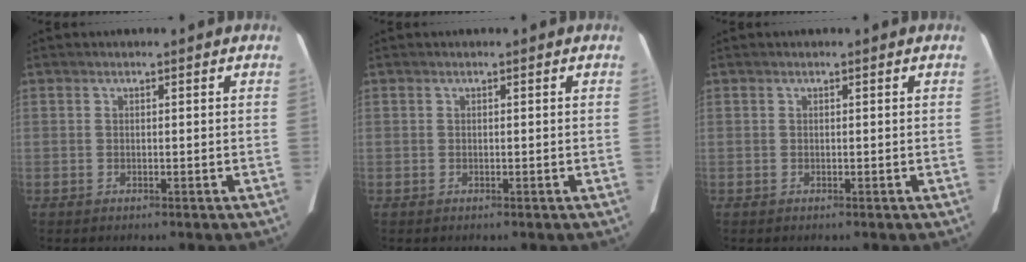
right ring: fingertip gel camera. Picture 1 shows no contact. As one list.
[{"total": 0.0}, {"total": 0.0}]